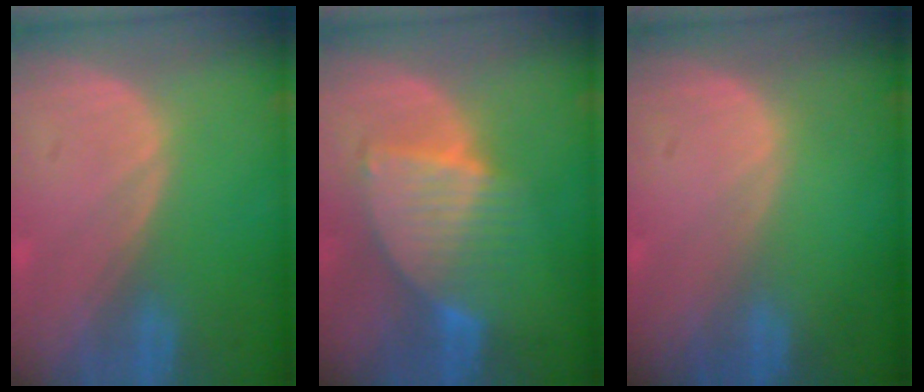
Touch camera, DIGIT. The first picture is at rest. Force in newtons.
{"total": 7.0, "press": 6.8, "slide": 1.6}
{"total": 0.0}